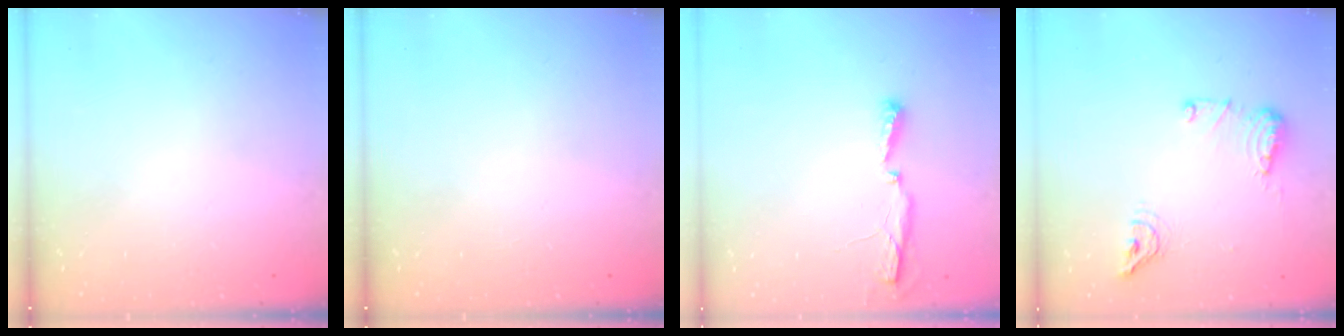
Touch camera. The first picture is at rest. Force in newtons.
{"total": 0.0}
{"total": 5.0, "press": 4.9, "slide": 0.9}
{"total": 8.9, "press": 8.7, "slide": 1.7}